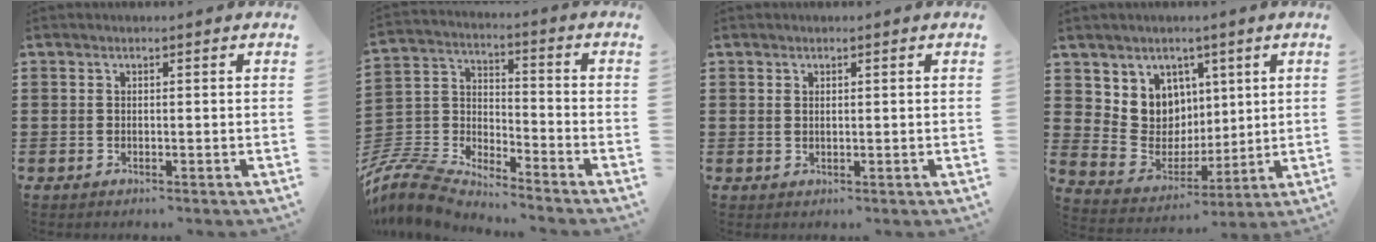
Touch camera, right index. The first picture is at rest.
{"total": 7.8, "force": [-7.6, 1.2, 1.6], "torque": [-0.072, -0.011, -0.163]}
{"total": 0.7, "force": [0.3, 0.4, 0.4], "torque": [-0.009, 0.003, 0.006]}
{"total": 8.0, "force": [3.6, 7.2, 0.7], "torque": [-0.056, -0.033, 0.074]}